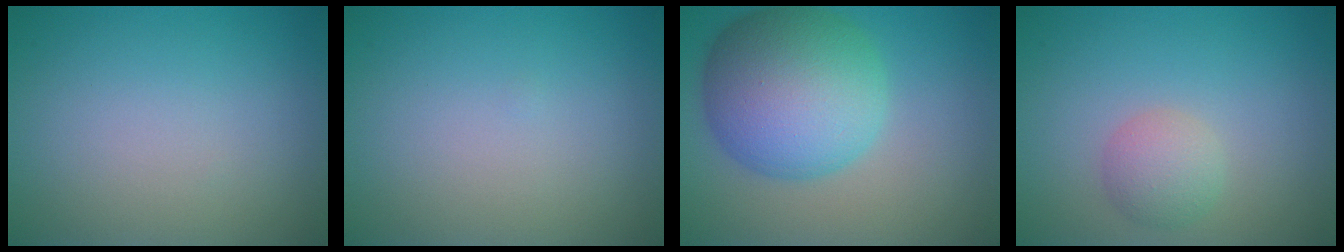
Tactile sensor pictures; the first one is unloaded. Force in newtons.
{"total": 0.0}
{"total": 10.4, "press": 10.4, "slide": 0.3}
{"total": 2.3, "press": 2.3, "slide": 0.1}